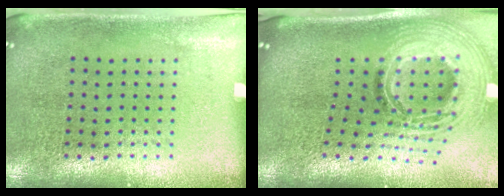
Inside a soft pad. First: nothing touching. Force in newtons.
{"total": 2.8, "press": 2.0, "slide": 2.0}